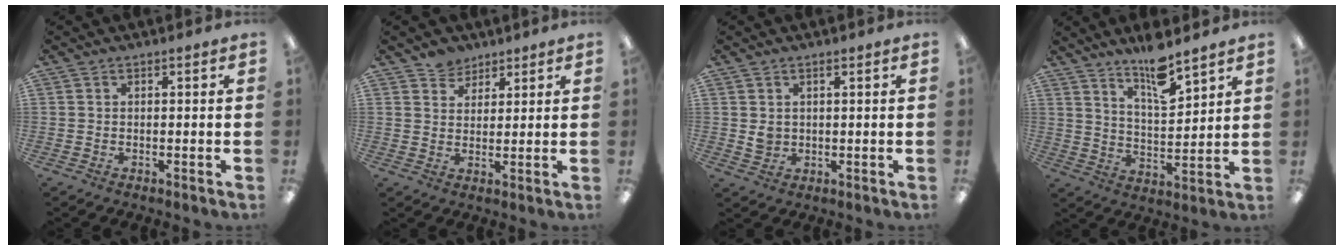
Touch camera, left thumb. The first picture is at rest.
{"total": 4.9, "force": [4.0, 2.8, 0.2], "torque": [-0.002, -0.018, 0.074]}
{"total": 2.6, "force": [1.0, 2.2, 0.9], "torque": [-0.013, -0.001, 0.017]}
{"total": 10.0, "force": [8.1, 2.7, 5.3], "torque": [-0.078, -0.057, 0.138]}